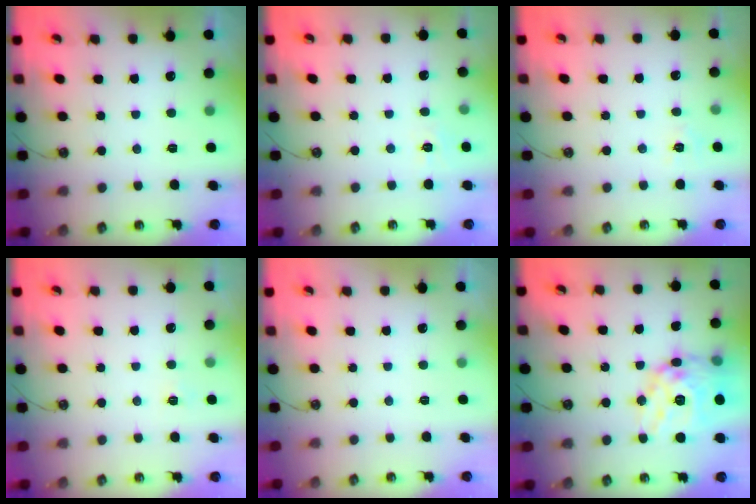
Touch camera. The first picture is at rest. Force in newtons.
{"total": 2.5, "press": 2.5, "slide": 0.5}
{"total": 5.8, "press": 5.7, "slide": 0.6}
{"total": 4.5, "press": 4.5, "slide": 0.5}
{"total": 0.0}
{"total": 18.9, "press": 18.8, "slide": 1.6}